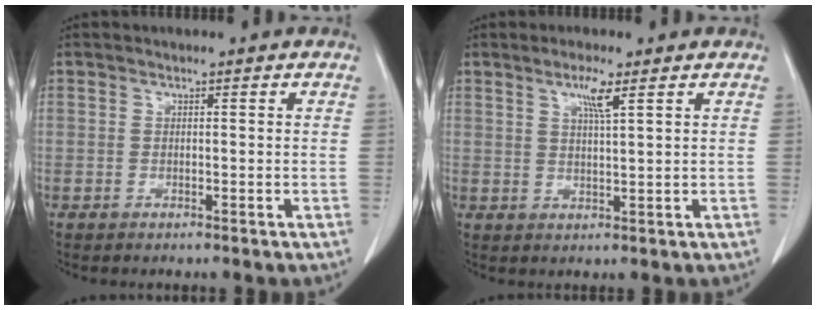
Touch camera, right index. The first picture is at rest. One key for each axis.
{"total": 3.6, "fx": 1.9, "fy": -0.2, "fz": 3.0, "tx": -0.059, "ty": -0.002, "tz": 0.037}